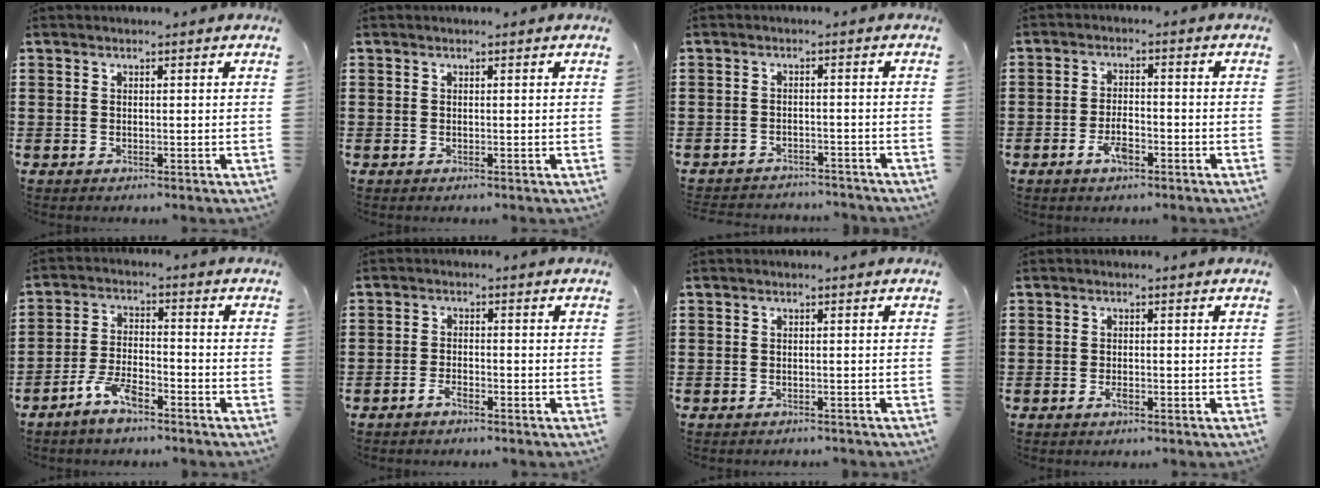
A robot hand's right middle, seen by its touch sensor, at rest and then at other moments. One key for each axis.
{"total": 0.0}
{"total": 2.5, "fx": -2.5, "fy": 0.4, "fz": -0.1, "tx": -0.005, "ty": 0.001, "tz": -0.054}
{"total": 3.9, "fx": -2.2, "fy": 1.5, "fz": 2.9, "tx": -0.062, "ty": 0.002, "tz": -0.044}
{"total": 5.8, "fx": -4.3, "fy": 1.7, "fz": 3.4, "tx": -0.076, "ty": 0.006, "tz": -0.085}
{"total": 2.1, "fx": -1.6, "fy": 0.6, "fz": 1.2, "tx": -0.030, "ty": -0.001, "tz": -0.033}
{"total": 0.7, "fx": -0.7, "fy": 0.1, "fz": 0.0, "tx": -0.001, "ty": 0.001, "tz": -0.015}
{"total": 1.5, "fx": -0.7, "fy": 0.6, "fz": 1.2, "tx": -0.031, "ty": -0.005, "tz": -0.015}